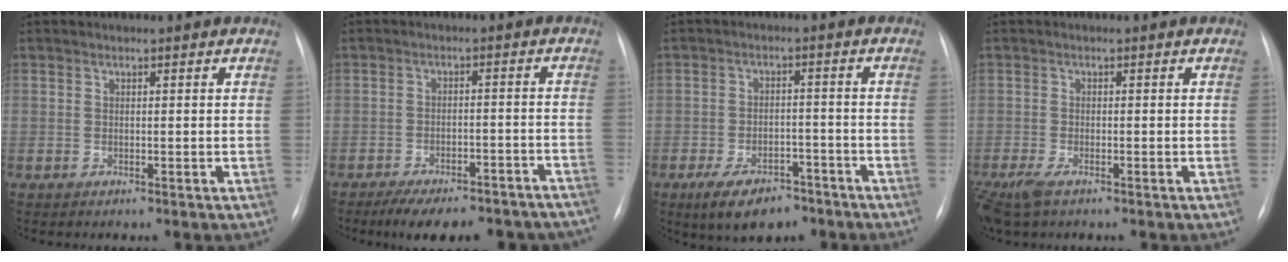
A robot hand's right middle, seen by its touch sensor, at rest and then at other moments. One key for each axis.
{"total": 16.5, "fx": -14.1, "fy": 5.3, "fz": 6.6, "tx": -0.086, "ty": 0.018, "tz": -0.178}
{"total": 8.4, "fx": -5.8, "fy": 3.9, "fz": 4.7, "tx": -0.081, "ty": -0.003, "tz": -0.089}
{"total": 5.3, "fx": -3.6, "fy": 1.7, "fz": 3.6, "tx": -0.079, "ty": -0.016, "tz": -0.063}